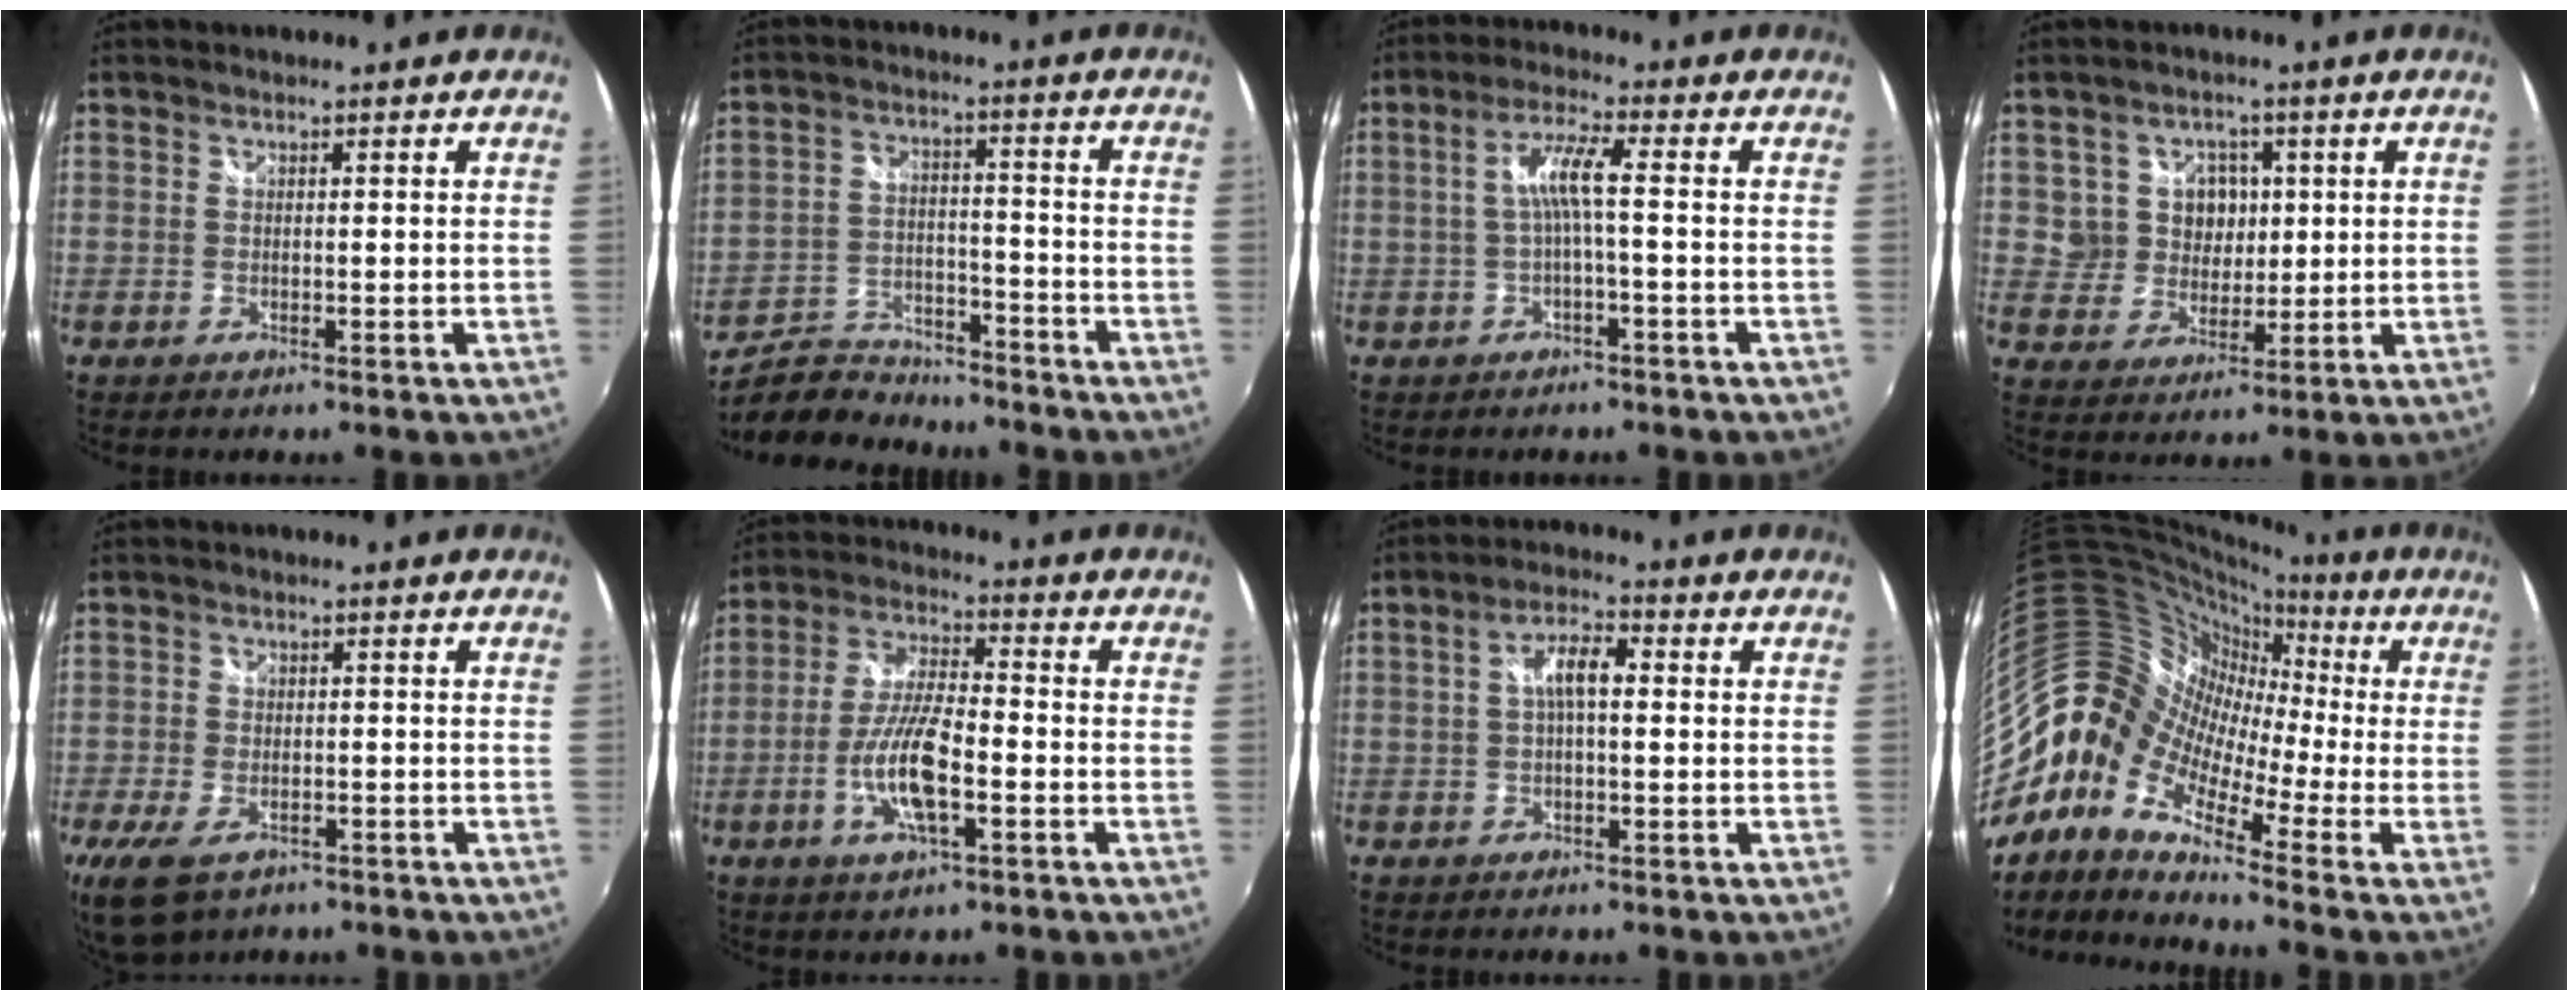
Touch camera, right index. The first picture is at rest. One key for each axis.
{"total": 13.4, "fx": -12.0, "fy": 4.5, "fz": 3.8, "tx": -0.103, "ty": -0.002, "tz": -0.200}
{"total": 5.0, "fx": -0.7, "fy": -0.1, "fz": 5.0, "tx": -0.103, "ty": 0.007, "tz": -0.009}
{"total": 7.1, "fx": 1.8, "fy": 6.6, "fz": 1.9, "tx": -0.039, "ty": 0.016, "tz": 0.040}
{"total": 9.1, "fx": -5.5, "fy": 5.0, "fz": 5.2, "tx": -0.130, "ty": -0.030, "tz": -0.095}
{"total": 10.8, "fx": -3.6, "fy": 2.8, "fz": 9.8, "tx": -0.201, "ty": -0.003, "tz": -0.070}
{"total": 5.0, "fx": 0.3, "fy": 1.7, "fz": 4.6, "tx": -0.086, "ty": 0.013, "tz": 0.005}
{"total": 14.1, "fx": -2.3, "fy": 9.7, "fz": 9.9, "tx": -0.165, "ty": 0.012, "tz": -0.078}